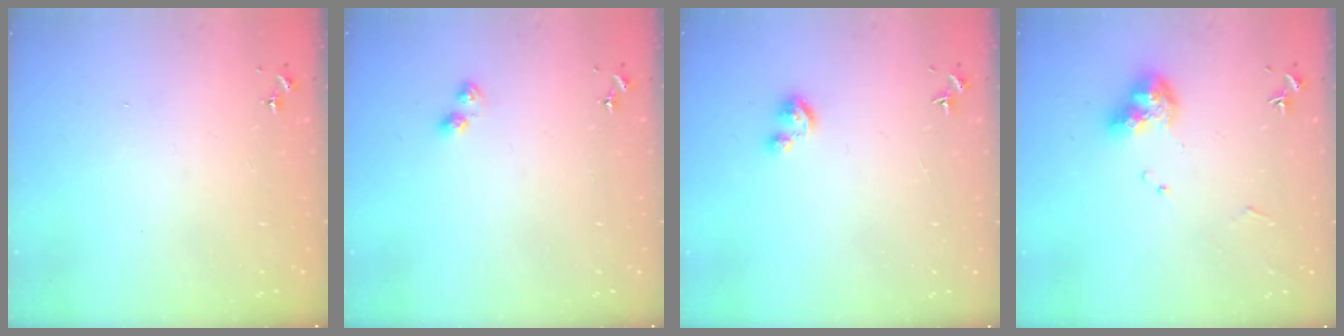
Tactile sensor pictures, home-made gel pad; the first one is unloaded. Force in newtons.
{"total": 3.8, "press": 3.8, "slide": 0.4}
{"total": 3.2, "press": 3.2, "slide": 0.3}
{"total": 10.4, "press": 10.4, "slide": 1.2}